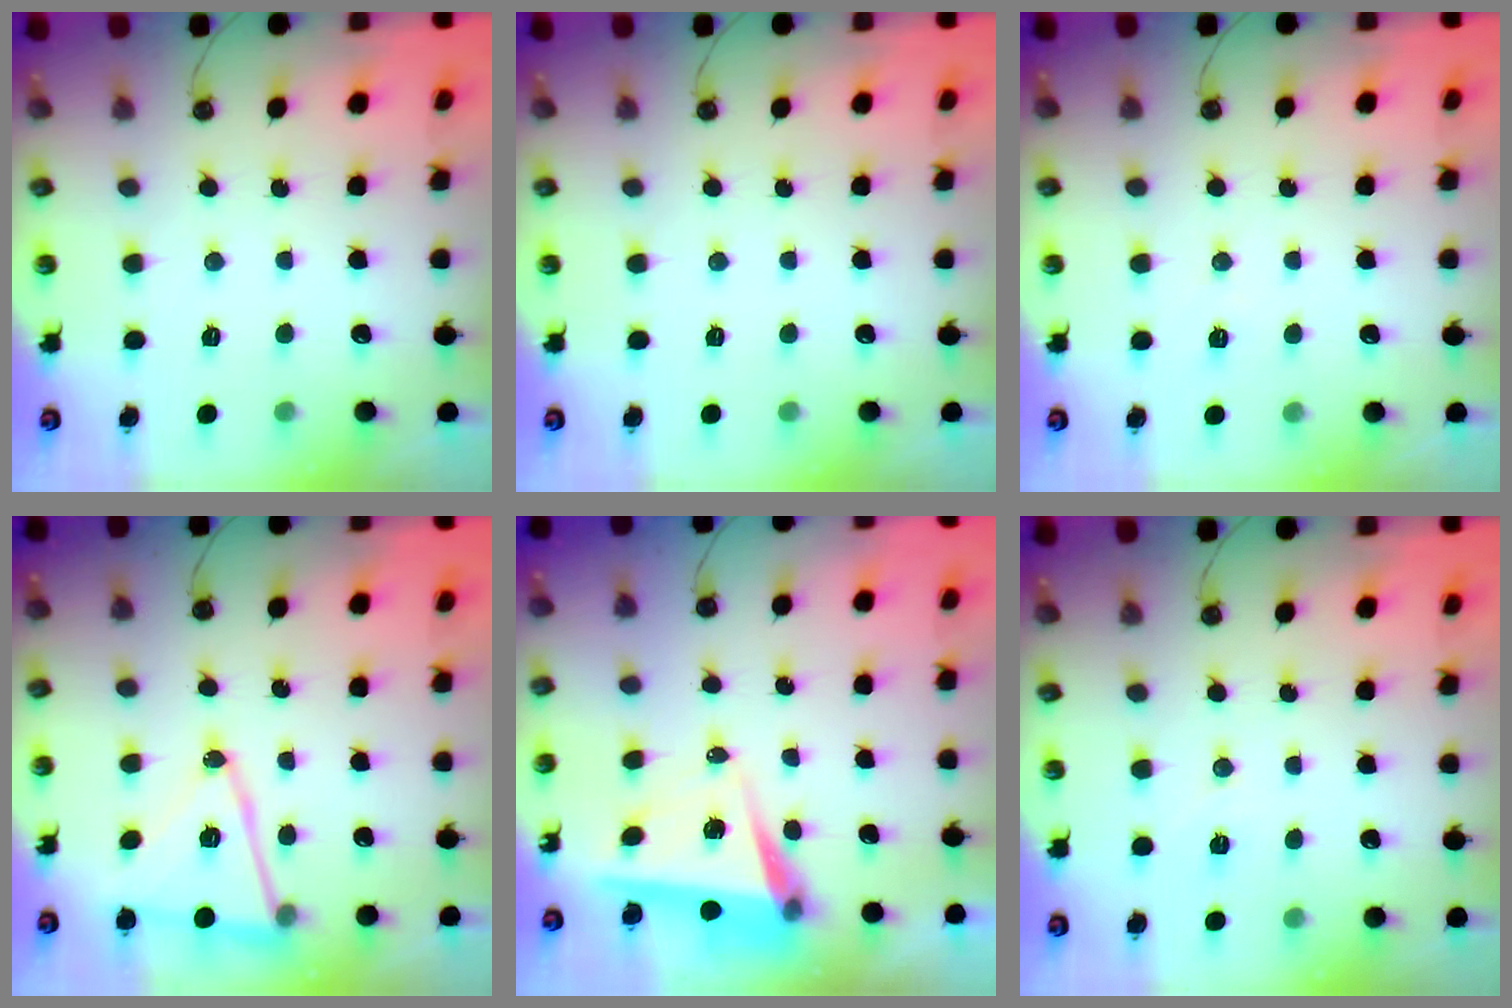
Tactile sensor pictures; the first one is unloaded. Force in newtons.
{"total": 0.0}
{"total": 6.3, "press": 4.6, "slide": 4.3}
{"total": 13.1, "press": 12.6, "slide": 3.7}
{"total": 6.3, "press": 4.6, "slide": 4.3}
{"total": 4.2, "press": 3.8, "slide": 1.8}